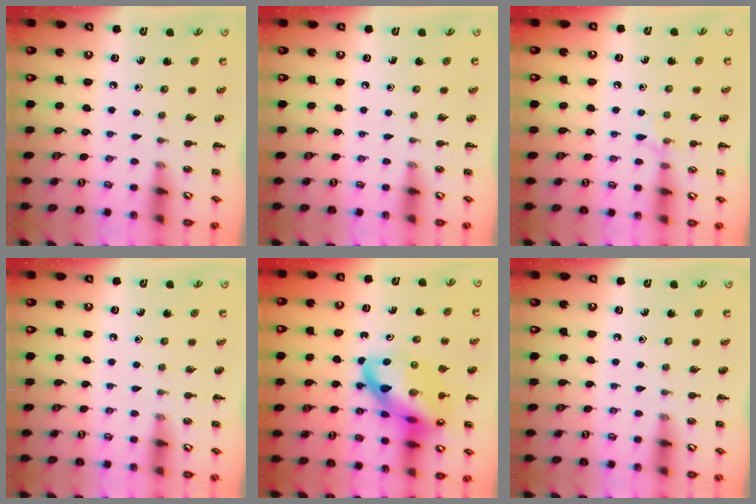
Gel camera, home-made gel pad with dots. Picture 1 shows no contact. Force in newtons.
{"total": 0.0}
{"total": 6.1, "press": 5.9, "slide": 1.8}
{"total": 0.0}
{"total": 20.5, "press": 20.2, "slide": 3.3}
{"total": 0.0}